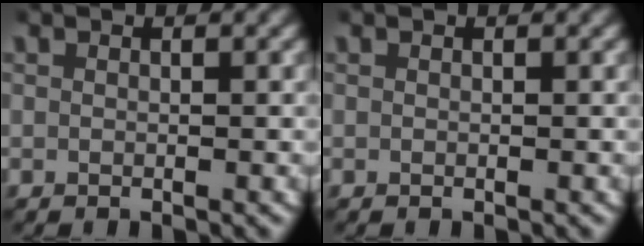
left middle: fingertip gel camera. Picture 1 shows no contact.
{"total": 0.0}